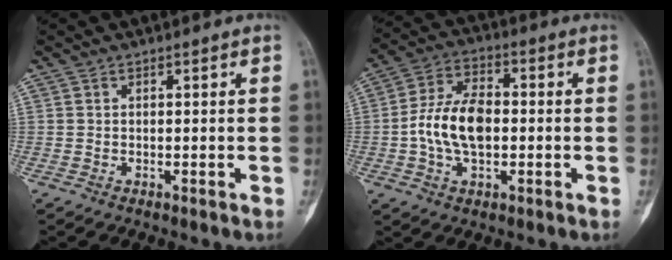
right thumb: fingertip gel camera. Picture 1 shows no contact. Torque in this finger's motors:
{"motor_torque": [0.53, 0.55, 0.71, -0.63, 0.10]}